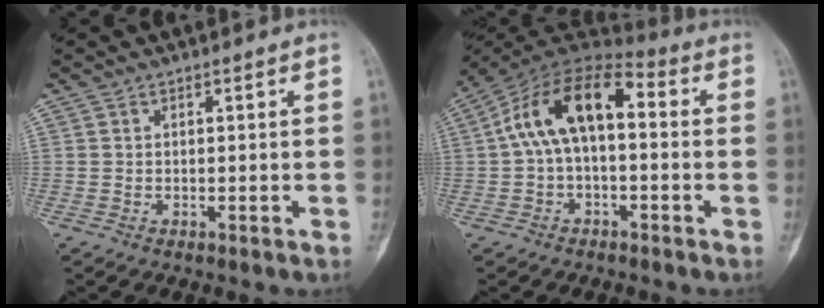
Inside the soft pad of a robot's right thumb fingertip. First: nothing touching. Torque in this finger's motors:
{"motor_torque": [0.53, 0.90, 0.86, -0.69, 0.53]}